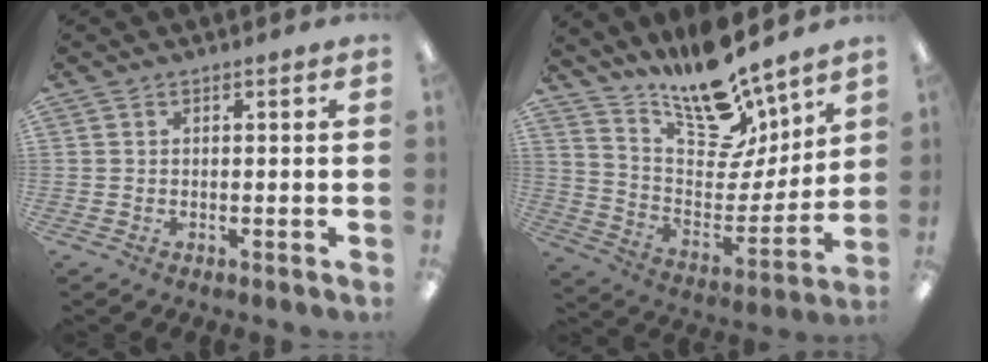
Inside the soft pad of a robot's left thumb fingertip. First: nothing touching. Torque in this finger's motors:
{"motor_torque": [0.93, 0.60, 1.11, -1.65, 0.22]}